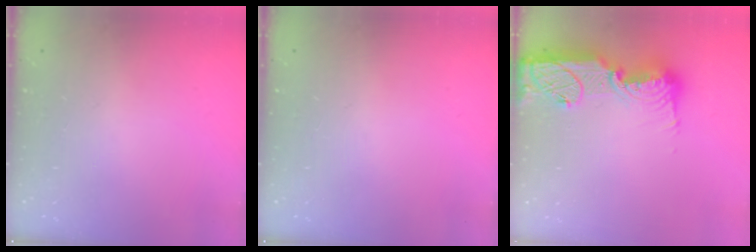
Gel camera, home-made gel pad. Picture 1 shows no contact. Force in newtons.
{"total": 0.0}
{"total": 17.3, "press": 17.2, "slide": 1.5}